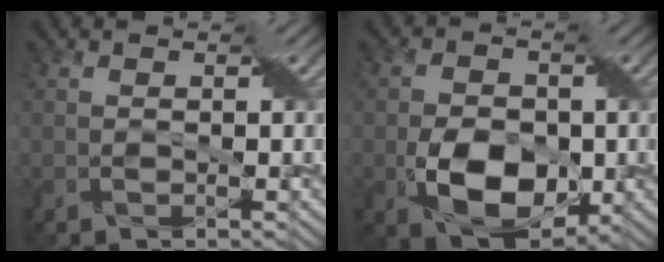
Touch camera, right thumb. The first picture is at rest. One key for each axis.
{"total": 8.9, "fx": -2.1, "fy": 5.9, "fz": 6.2, "tx": -0.120, "ty": -0.015, "tz": -0.035}